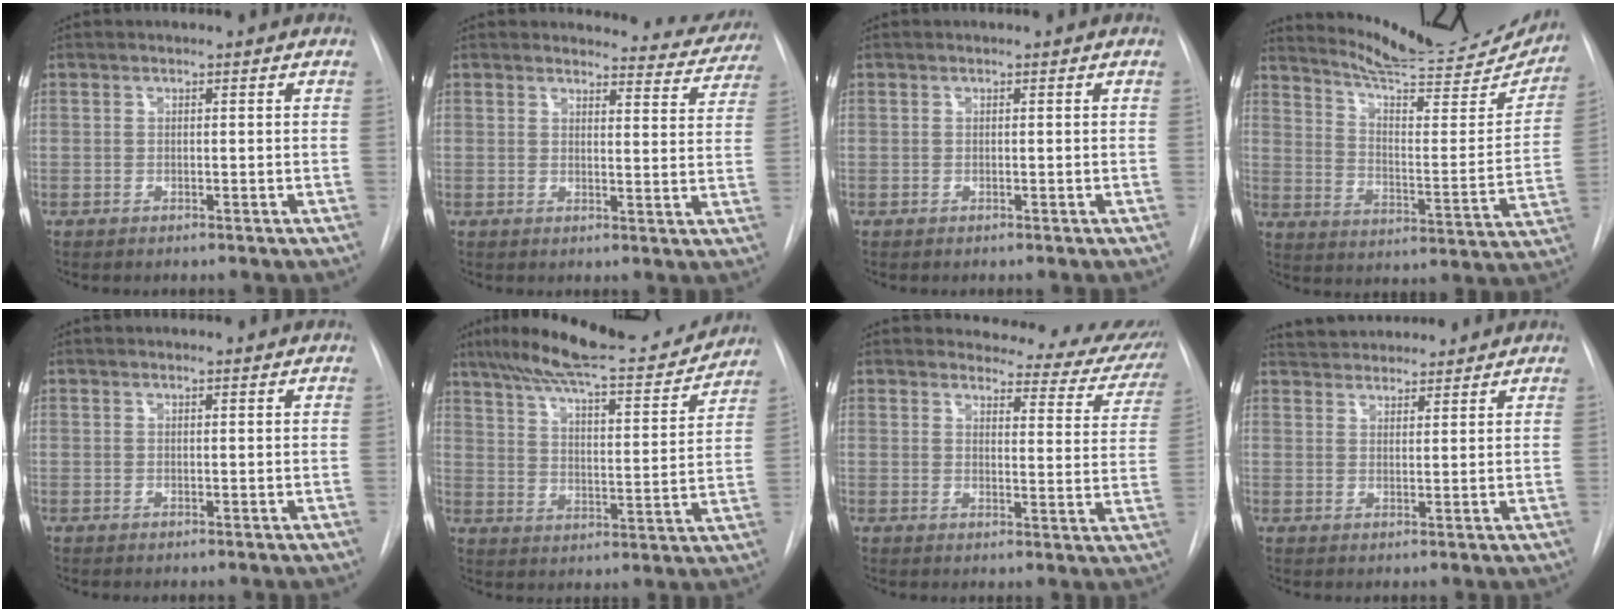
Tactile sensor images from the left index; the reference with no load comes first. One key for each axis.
{"total": 8.8, "fx": 8.6, "fy": 1.8, "fz": 0.0, "tx": 0.026, "ty": -0.036, "tz": 0.076}
{"total": 0.0}
{"total": 23.0, "fx": 21.4, "fy": 3.0, "fz": 7.9, "tx": -0.119, "ty": -0.063, "tz": 0.282}
{"total": 1.9, "fx": 1.8, "fy": 0.2, "fz": 0.2, "tx": -0.010, "ty": 0.008, "tz": 0.021}
{"total": 21.8, "fx": 19.1, "fy": 3.4, "fz": 9.9, "tx": -0.160, "ty": -0.001, "tz": 0.268}
{"total": 15.2, "fx": 14.4, "fy": 3.9, "fz": 2.4, "tx": 0.013, "ty": -0.071, "tz": 0.132}
{"total": 9.6, "fx": 9.1, "fy": 2.3, "fz": 2.3, "tx": -0.033, "ty": 0.030, "tz": 0.134}